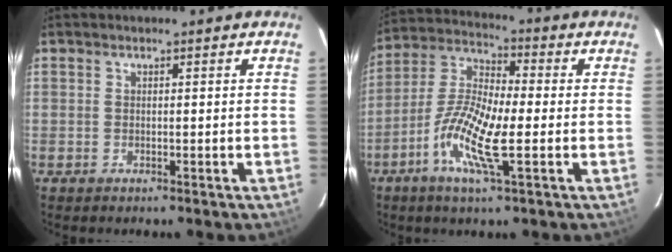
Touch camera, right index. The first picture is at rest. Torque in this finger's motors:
{"motor_torque": [1.19, -0.95, 0.55, 0.21]}